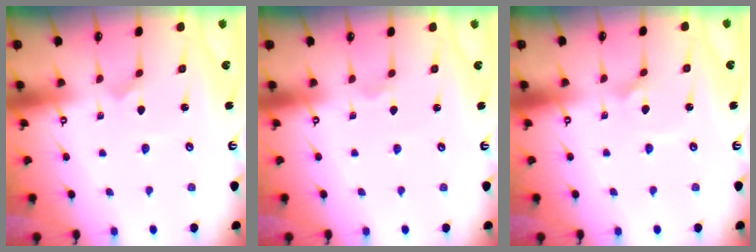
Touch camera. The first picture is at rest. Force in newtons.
{"total": 1.8, "press": 1.8, "slide": 0.4}
{"total": 1.9, "press": 1.9, "slide": 0.1}